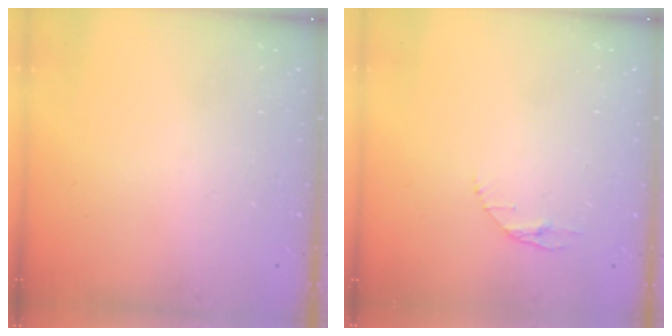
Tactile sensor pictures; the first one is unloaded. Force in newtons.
{"total": 2.9, "press": 2.9, "slide": 0.4}